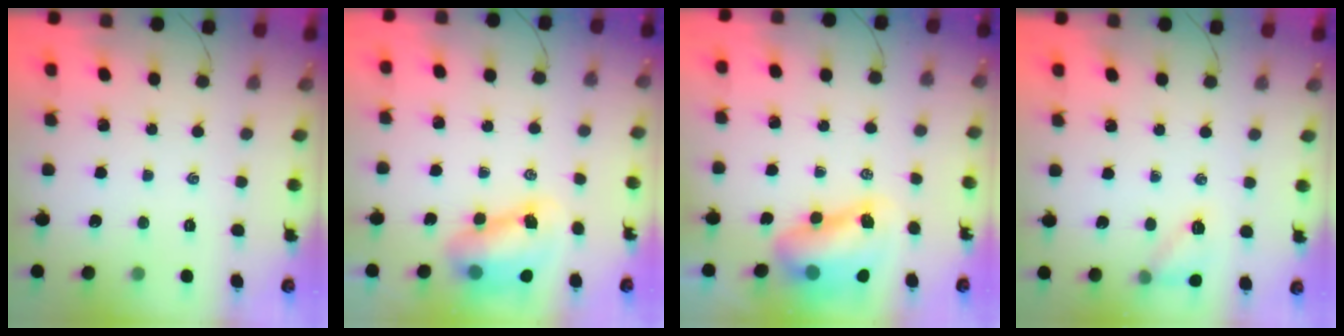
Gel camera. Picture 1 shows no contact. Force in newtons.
{"total": 8.0, "press": 7.8, "slide": 1.7}
{"total": 9.6, "press": 9.2, "slide": 2.7}
{"total": 8.7, "press": 8.5, "slide": 1.8}